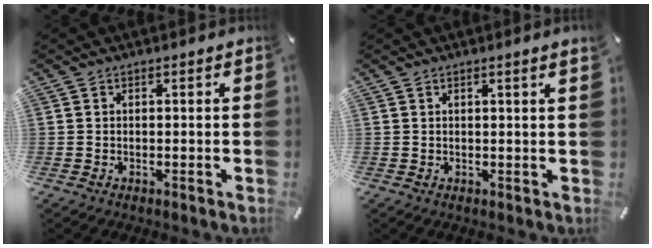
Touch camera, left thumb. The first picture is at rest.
{"total": 1.5, "force": [0.8, -0.1, 1.2], "torque": [-0.022, -0.002, 0.014]}